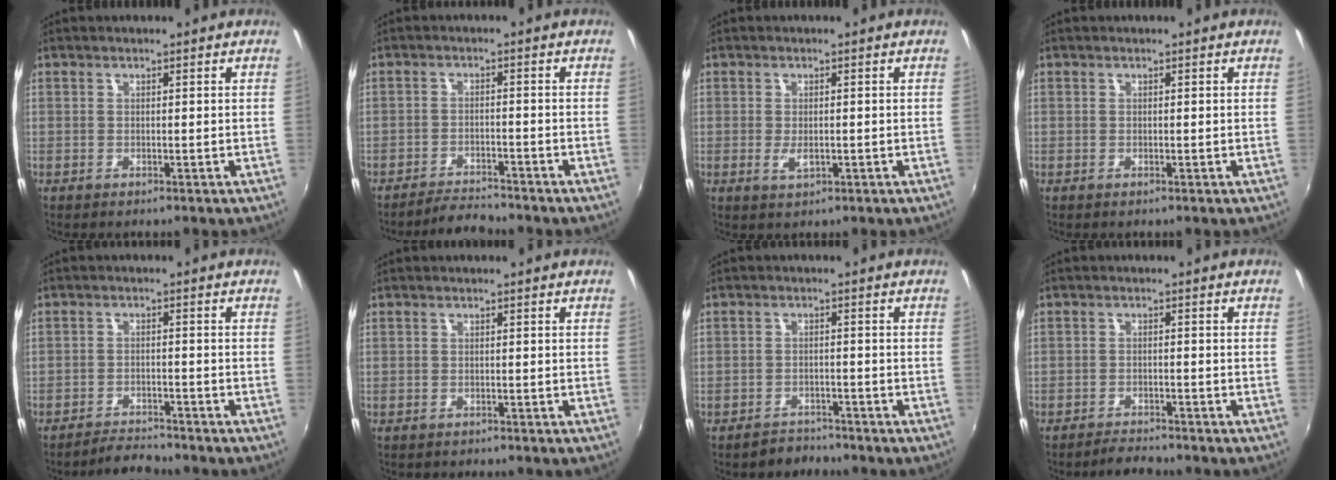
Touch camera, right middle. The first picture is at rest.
{"total": 4.9, "force": [-4.8, 0.4, 0.9], "torque": [-0.037, -0.007, -0.081]}
{"total": 2.0, "force": [0.0, 0.9, 1.9], "torque": [-0.031, -0.006, 0.000]}
{"total": 0.0}
{"total": 4.4, "force": [-4.3, 0.3, 0.6], "torque": [-0.030, -0.007, -0.074]}
{"total": 0.0}
{"total": 2.5, "force": [-2.3, 1.2, -0.2], "torque": [-0.005, 0.007, -0.037]}
{"total": 3.2, "force": [-3.1, 0.4, 0.5], "torque": [-0.026, -0.007, -0.055]}